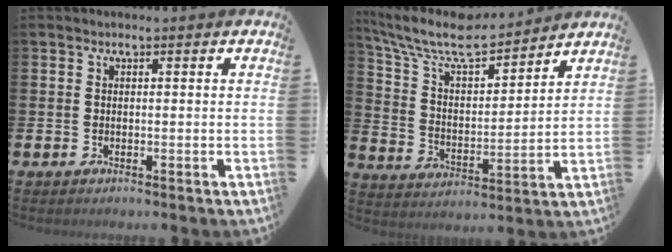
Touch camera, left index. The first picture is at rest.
{"total": 9.9, "force": [8.7, 2.6, 3.8], "torque": [-0.113, -0.054, 0.152]}